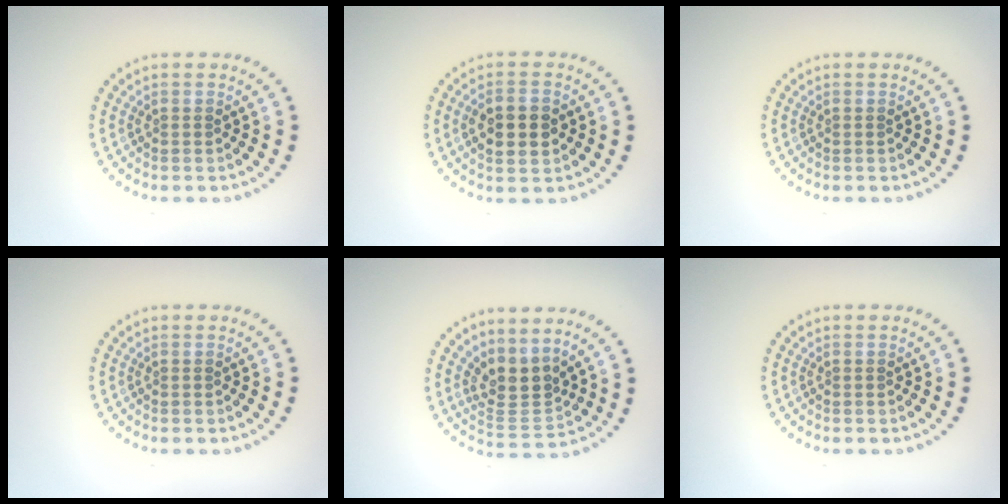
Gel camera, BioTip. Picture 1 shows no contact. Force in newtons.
{"total": 3.3, "press": 3.3, "slide": 0.1}
{"total": 0.0}
{"total": 0.0}
{"total": 3.4, "press": 2.5, "slide": 2.3}
{"total": 0.0}